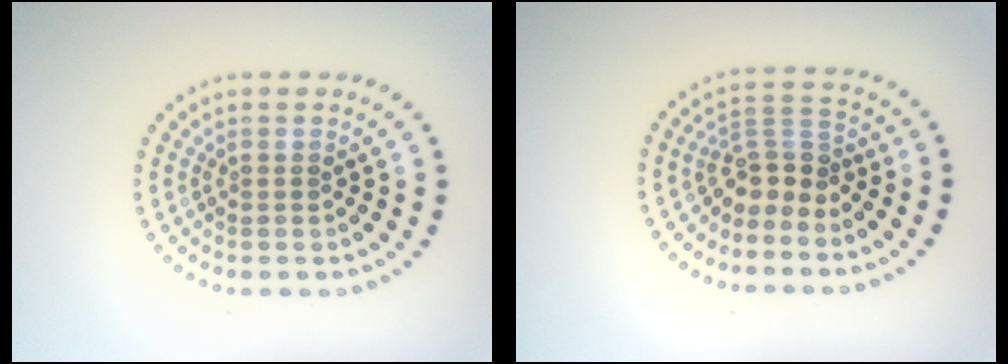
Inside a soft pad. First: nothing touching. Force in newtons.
{"total": 3.0, "press": 2.2, "slide": 2.0}